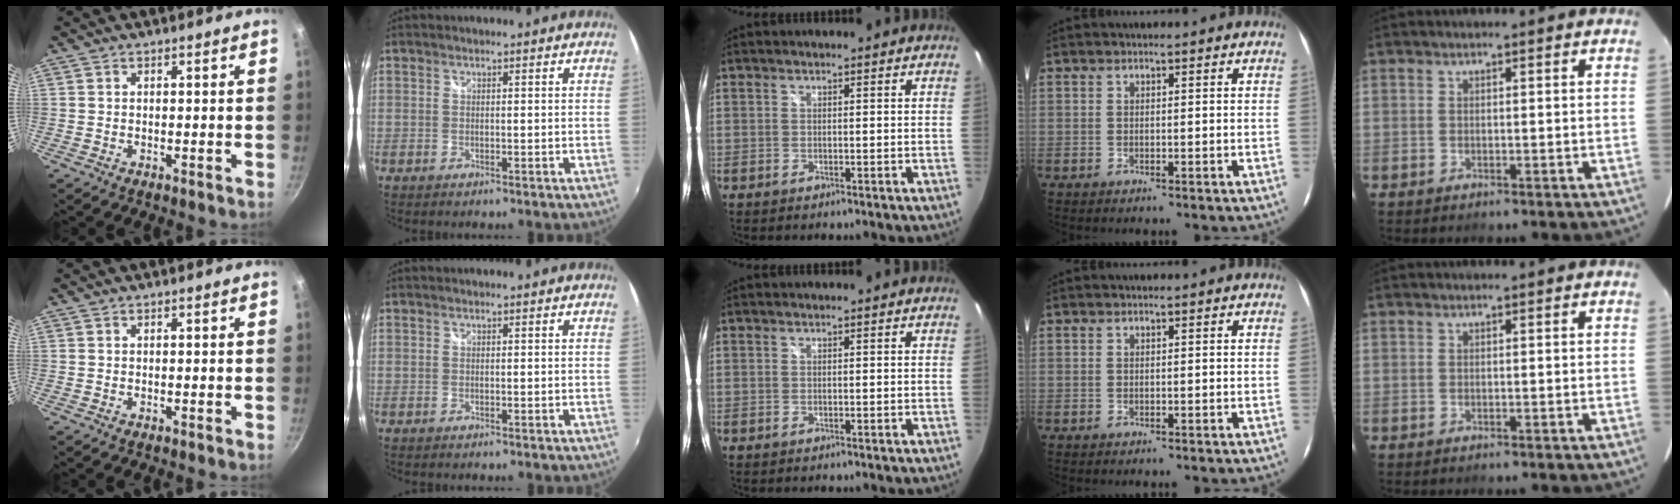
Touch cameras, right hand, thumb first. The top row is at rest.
{}